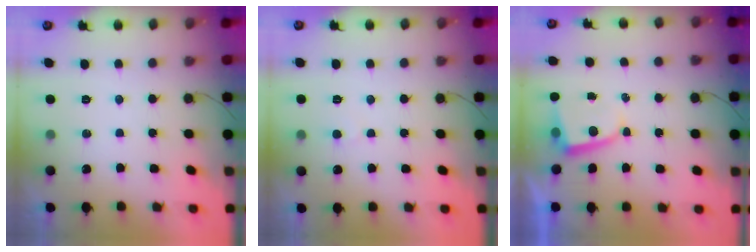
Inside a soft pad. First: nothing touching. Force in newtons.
{"total": 2.8, "press": 2.8, "slide": 0.2}
{"total": 3.3, "press": 3.3, "slide": 0.5}